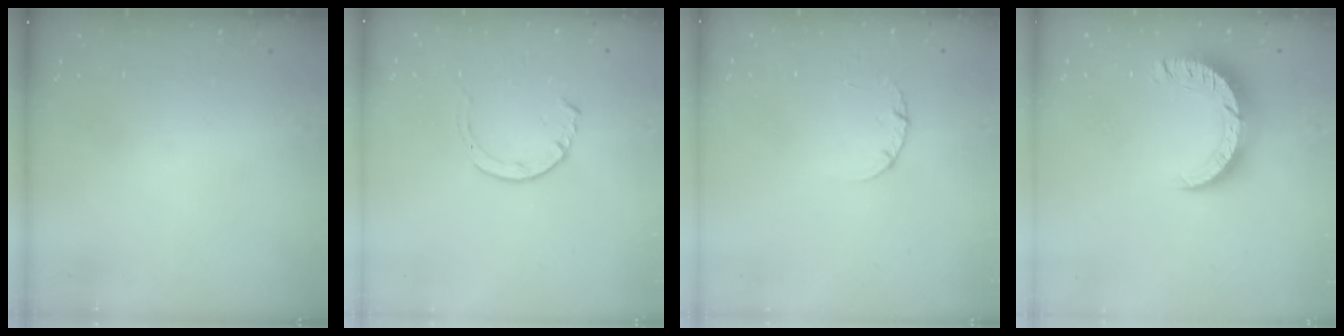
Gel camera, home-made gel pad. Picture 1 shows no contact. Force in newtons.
{"total": 3.5, "press": 3.5, "slide": 0.4}
{"total": 2.6, "press": 2.6, "slide": 0.3}
{"total": 8.9, "press": 8.9, "slide": 0.9}